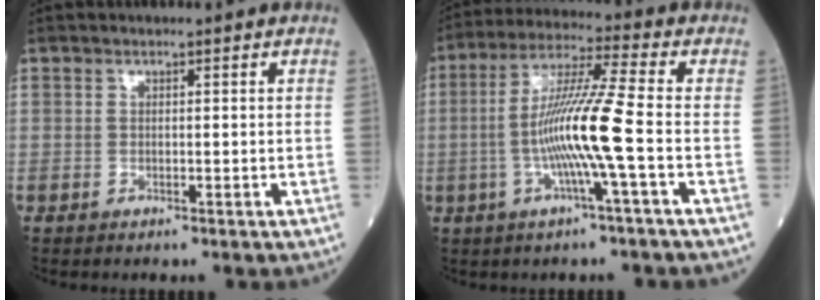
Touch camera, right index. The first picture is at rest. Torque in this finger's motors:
{"motor_torque": [1.42, -0.40, 0.63, 0.21]}